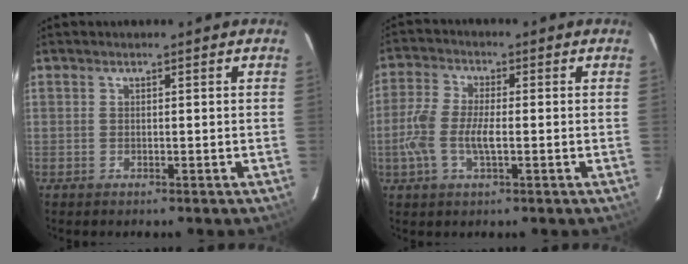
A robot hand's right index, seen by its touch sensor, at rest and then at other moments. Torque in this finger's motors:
{"motor_torque": [0.91, -0.02, 0.42, 0.14]}